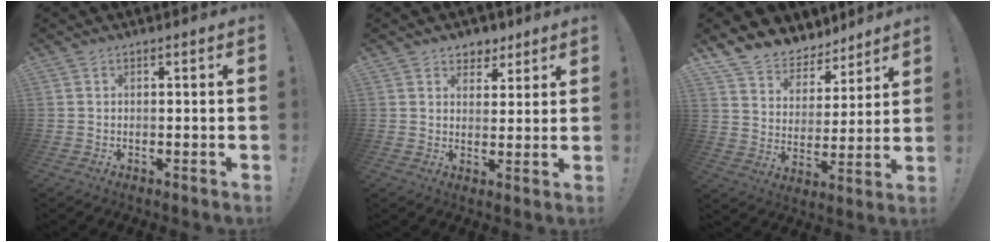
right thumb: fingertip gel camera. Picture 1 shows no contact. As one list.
[{"total": 5.7, "force": [3.8, 4.2, 0.7], "torque": [0.005, -0.028, 0.071]}, {"total": 9.5, "force": [7.8, 5.4, 1.2], "torque": [-0.024, -0.071, 0.148]}]